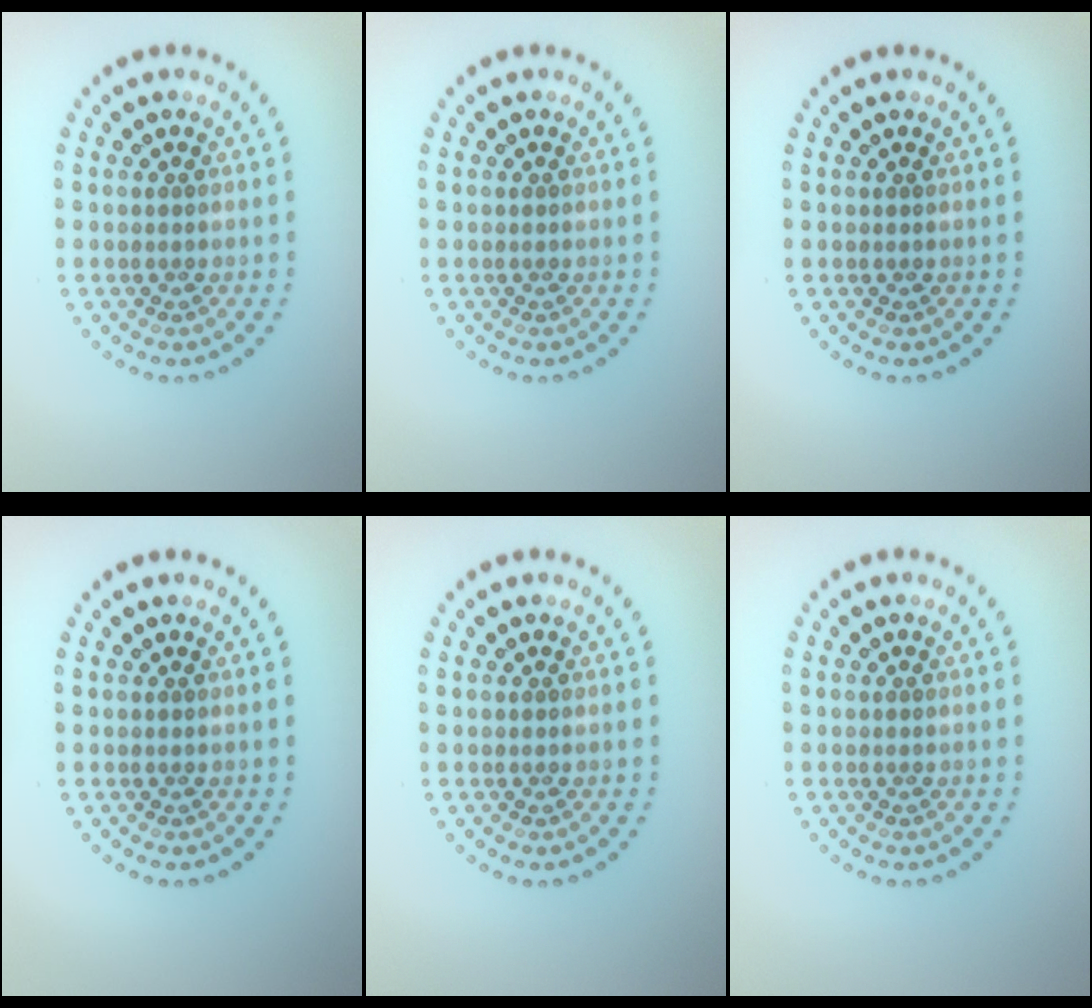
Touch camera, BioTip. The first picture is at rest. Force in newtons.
{"total": 0.0}
{"total": 0.0}
{"total": 0.0}
{"total": 0.0}
{"total": 0.0}